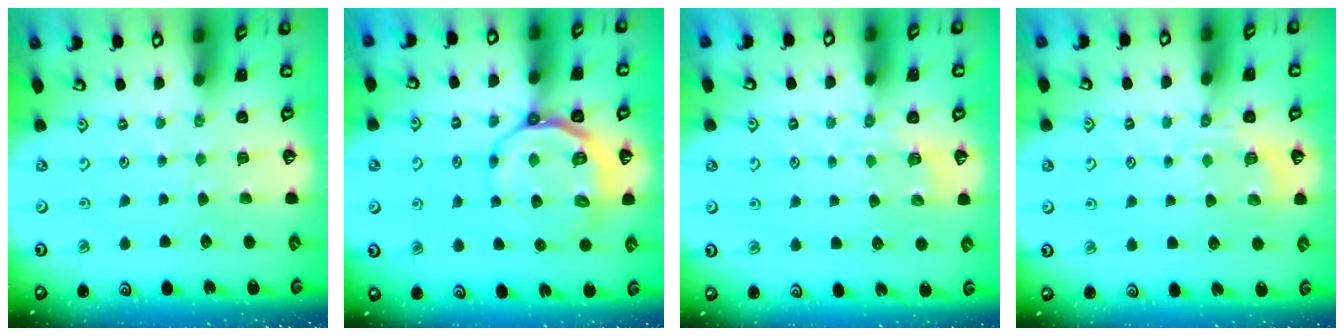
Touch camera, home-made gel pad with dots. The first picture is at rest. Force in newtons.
{"total": 9.1, "press": 8.6, "slide": 3.0}
{"total": 2.3, "press": 1.7, "slide": 1.6}
{"total": 3.8, "press": 3.3, "slide": 1.8}